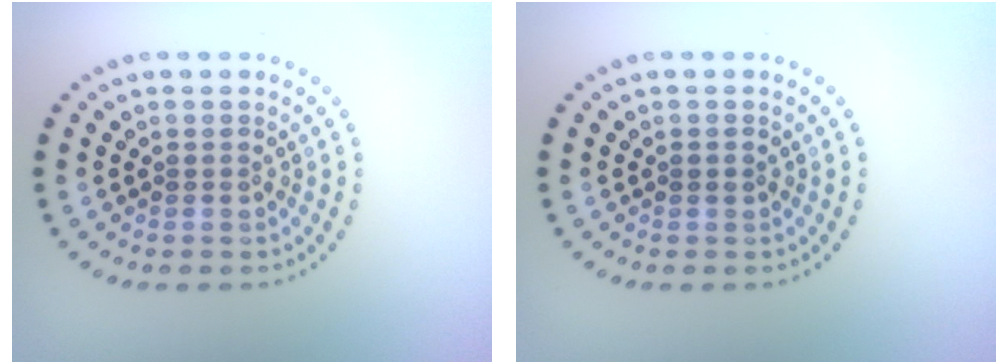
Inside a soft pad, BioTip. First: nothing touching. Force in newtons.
{"total": 0.6, "press": 0.6, "slide": 0.2}